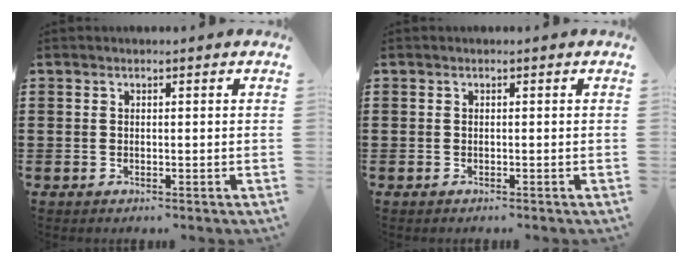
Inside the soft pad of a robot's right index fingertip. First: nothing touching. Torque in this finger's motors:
{"motor_torque": [1.08, 1.06, -0.01, -0.01]}